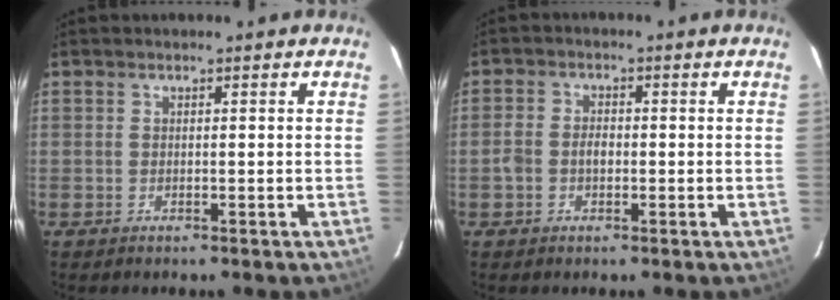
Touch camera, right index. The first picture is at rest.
{"total": 3.4, "force": [-1.0, 2.3, 2.2], "torque": [-0.043, 0.006, -0.020]}